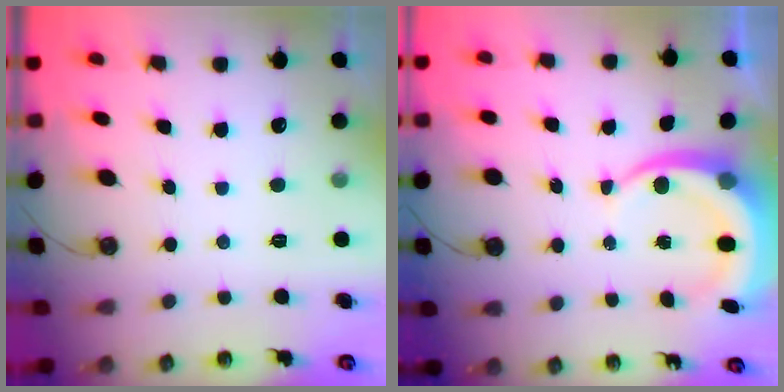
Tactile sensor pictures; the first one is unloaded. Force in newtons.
{"total": 8.6, "press": 8.4, "slide": 1.5}